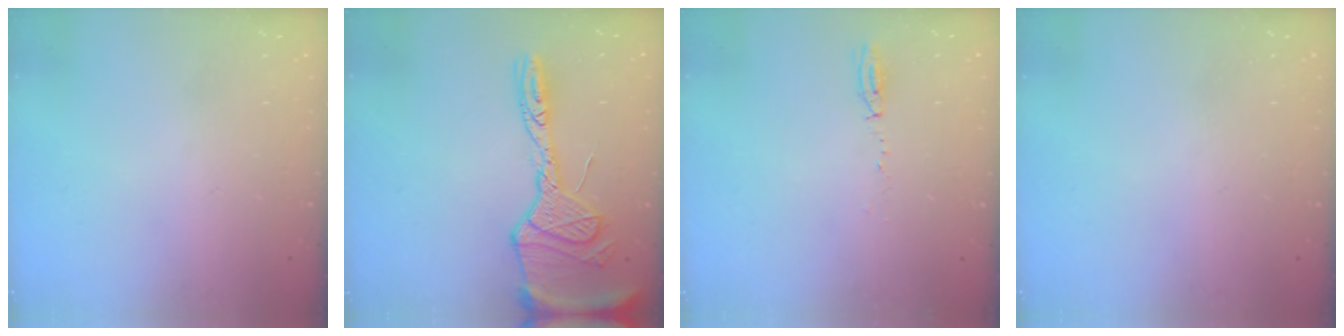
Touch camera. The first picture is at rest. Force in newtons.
{"total": 17.8, "press": 17.7, "slide": 1.7}
{"total": 3.9, "press": 3.8, "slide": 0.9}
{"total": 0.0}